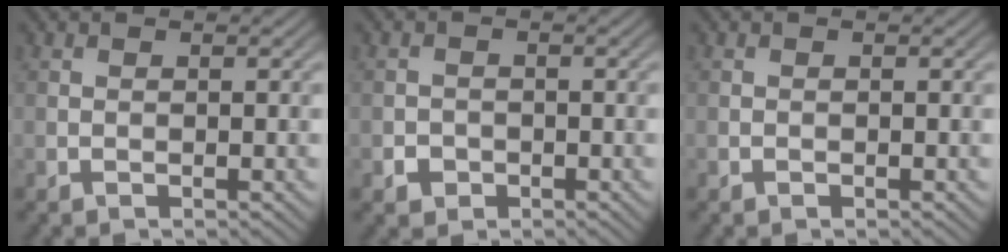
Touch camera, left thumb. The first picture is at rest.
{"total": 1.8, "force": [-0.9, 1.5, 0.5], "torque": [-0.006, -0.004, -0.019]}
{"total": 0.0}